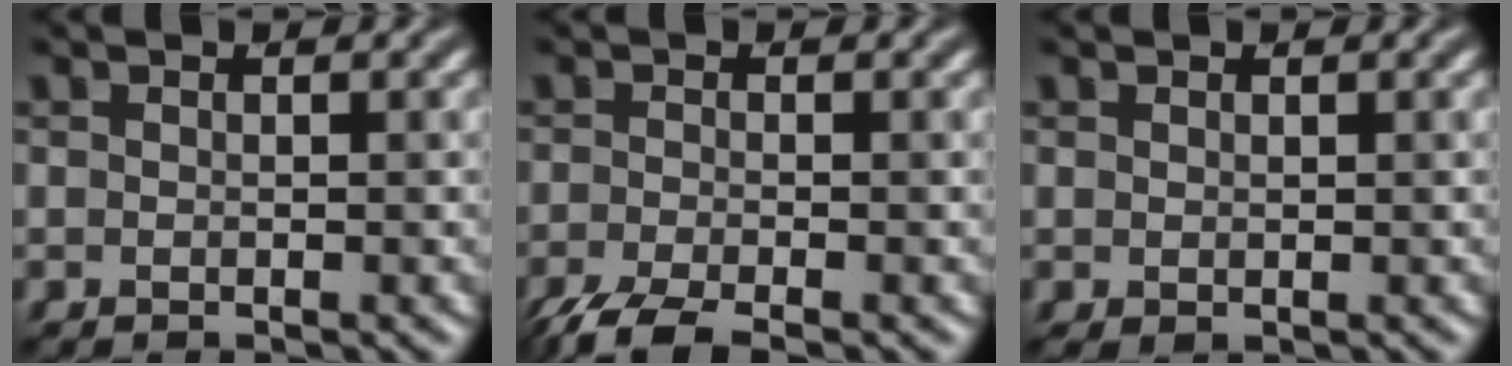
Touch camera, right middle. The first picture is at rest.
{"total": 3.7, "force": [-2.8, 0.7, 2.3], "torque": [-0.046, -0.010, -0.063]}
{"total": 0.6, "force": [0.2, 0.3, 0.4], "torque": [-0.009, 0.002, 0.004]}